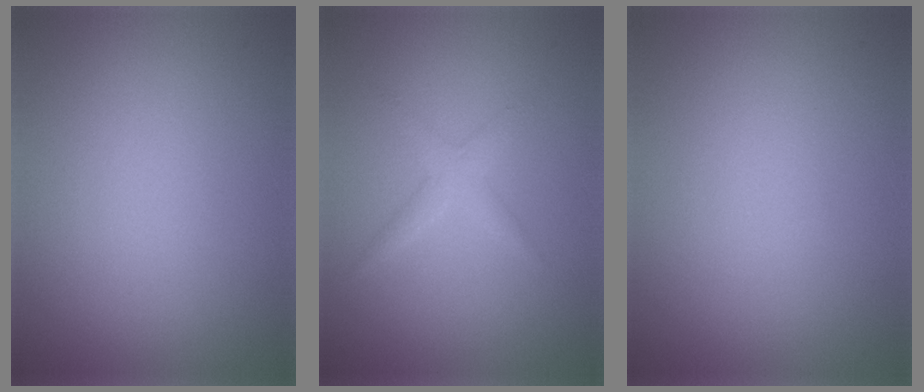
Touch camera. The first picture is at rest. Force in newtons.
{"total": 1.6, "press": 1.6, "slide": 0.0}
{"total": 0.0}